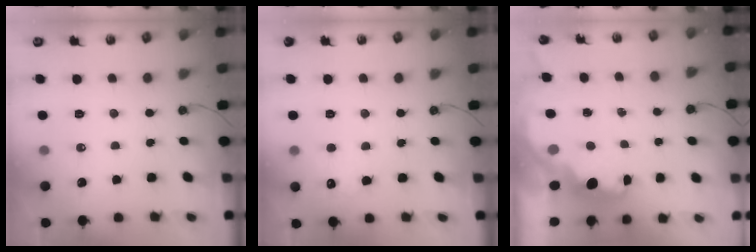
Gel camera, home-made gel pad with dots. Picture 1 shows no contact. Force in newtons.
{"total": 4.1, "press": 4.0, "slide": 1.1}
{"total": 2.3, "press": 2.1, "slide": 0.9}